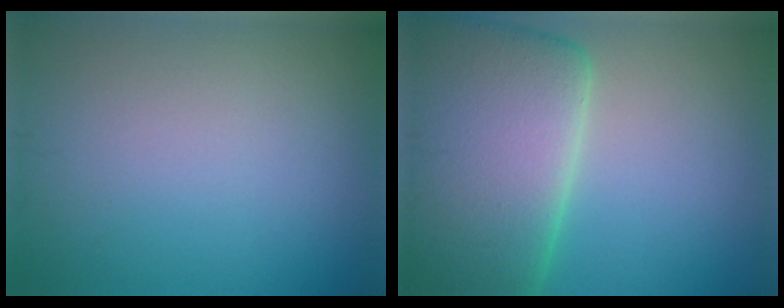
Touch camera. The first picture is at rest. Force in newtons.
{"total": 15.1, "press": 15.1, "slide": 0.9}